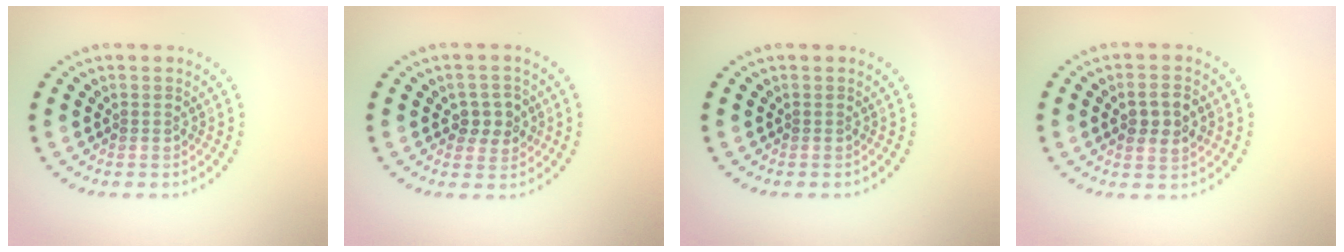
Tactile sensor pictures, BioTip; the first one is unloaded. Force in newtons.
{"total": 2.5, "press": 2.5, "slide": 0.6}
{"total": 0.0}
{"total": 2.8, "press": 2.8, "slide": 0.3}